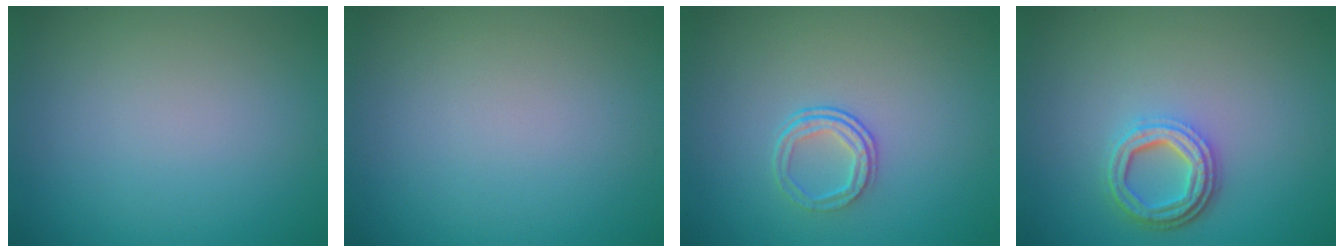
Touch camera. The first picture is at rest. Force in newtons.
{"total": 0.0}
{"total": 2.1, "press": 1.4, "slide": 1.5}
{"total": 3.9, "press": 3.0, "slide": 2.5}